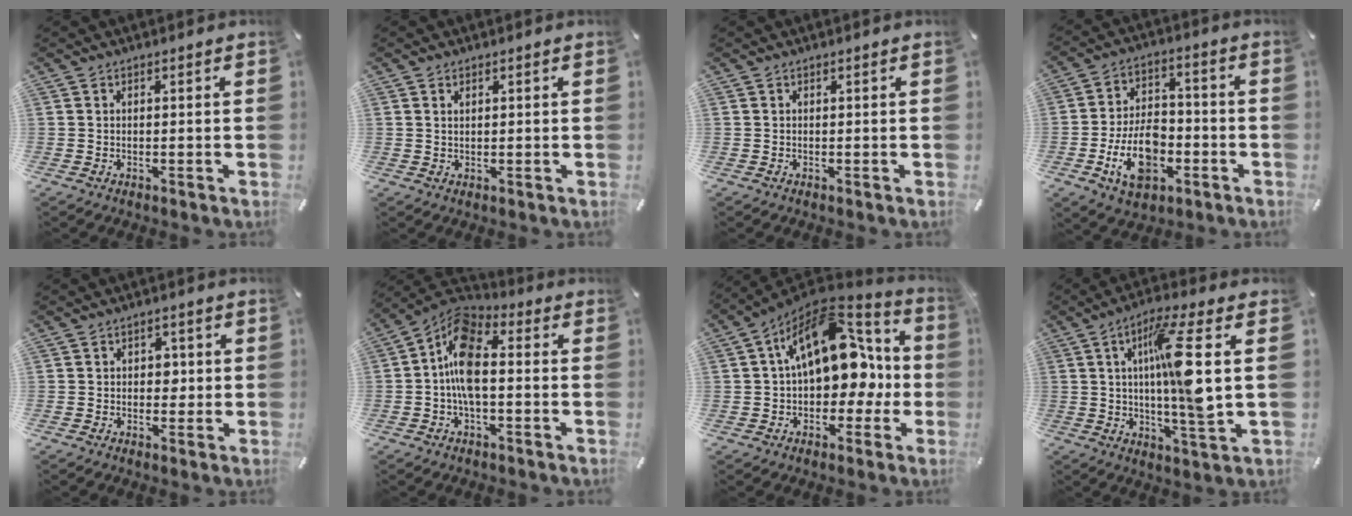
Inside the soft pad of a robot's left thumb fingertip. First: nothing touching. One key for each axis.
{"total": 1.0, "fx": 0.4, "fy": 0.6, "fz": 0.7, "tx": -0.015, "ty": 0.003, "tz": 0.007}
{"total": 0.0}
{"total": 13.8, "fx": -4.8, "fy": 8.7, "fz": 9.6, "tx": -0.175, "ty": 0.016, "tz": -0.083}
{"total": 2.9, "fx": -0.1, "fy": 2.3, "fz": 1.8, "tx": -0.020, "ty": 0.000, "tz": -0.009}
{"total": 10.6, "fx": -1.6, "fy": 5.5, "fz": 8.9, "tx": -0.185, "ty": 0.001, "tz": -0.028}
{"total": 20.5, "fx": 5.4, "fy": 12.8, "fz": 15.0, "tx": -0.235, "ty": -0.024, "tz": 0.094}
{"total": 14.5, "fx": 2.4, "fy": 2.0, "fz": 14.2, "tx": -0.248, "ty": -0.013, "tz": 0.030}